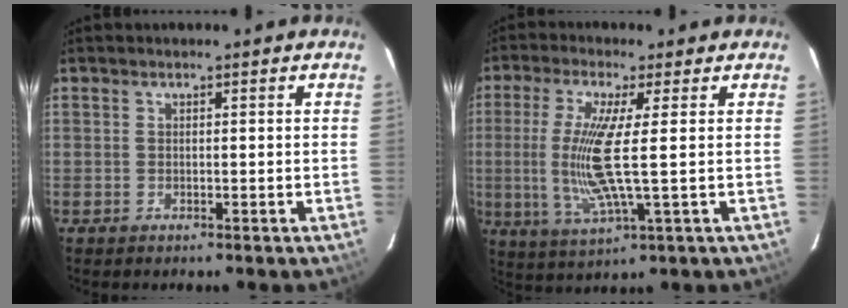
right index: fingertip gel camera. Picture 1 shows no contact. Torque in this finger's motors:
{"motor_torque": [0.41, 0.08, 0.30, 0.21]}